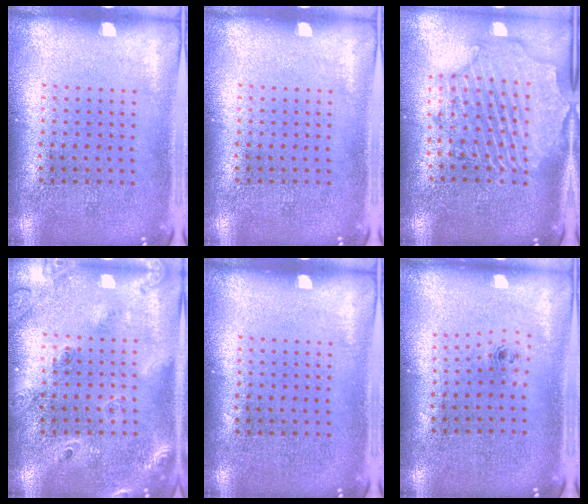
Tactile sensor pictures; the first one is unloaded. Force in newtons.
{"total": 0.0}
{"total": 2.6, "press": 2.3, "slide": 1.1}
{"total": 1.7, "press": 1.6, "slide": 0.6}
{"total": 0.0}
{"total": 0.6, "press": 0.2, "slide": 0.6}